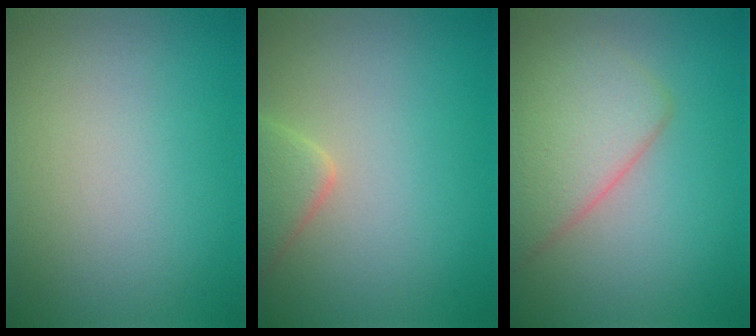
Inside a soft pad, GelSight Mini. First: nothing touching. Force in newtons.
{"total": 2.8, "press": 2.8, "slide": 0.2}
{"total": 5.0, "press": 5.0, "slide": 0.4}